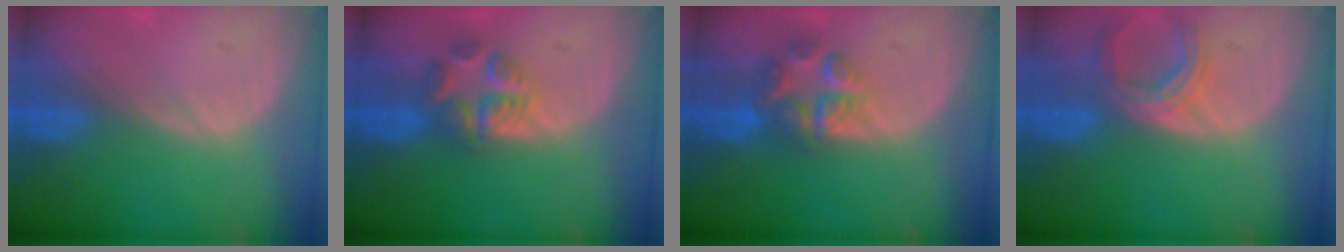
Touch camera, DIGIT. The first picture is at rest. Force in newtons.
{"total": 5.6, "press": 5.5, "slide": 1.1}
{"total": 7.1, "press": 5.9, "slide": 3.8}
{"total": 6.2, "press": 5.7, "slide": 2.5}